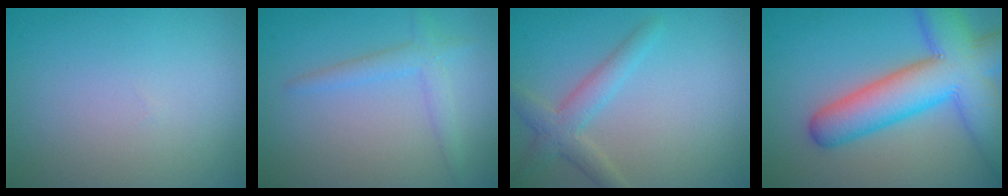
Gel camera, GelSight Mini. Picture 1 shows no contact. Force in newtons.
{"total": 1.3, "press": 1.3, "slide": 0.1}
{"total": 3.0, "press": 3.0, "slide": 0.1}
{"total": 10.8, "press": 10.8, "slide": 0.5}